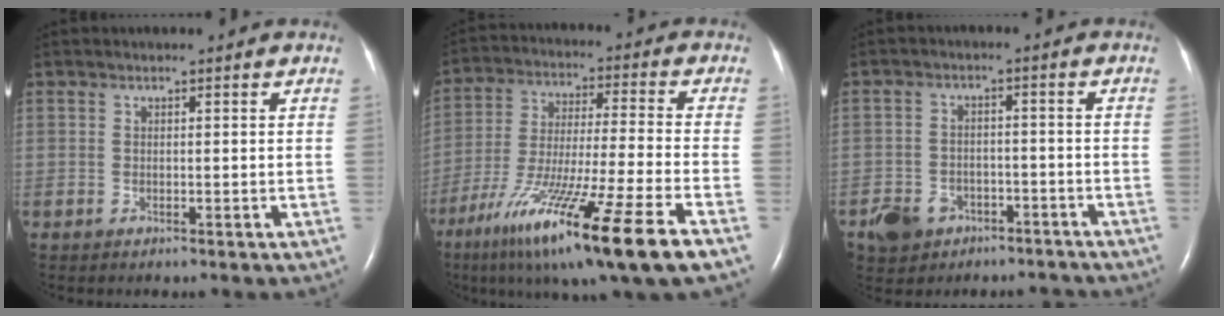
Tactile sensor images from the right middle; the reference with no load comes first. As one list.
[{"total": 20.3, "force": [-11.8, -0.3, 16.5], "torque": [-0.277, -0.061, -0.210]}, {"total": 7.6, "force": [-5.1, 5.4, 1.7], "torque": [-0.040, 0.013, -0.073]}]